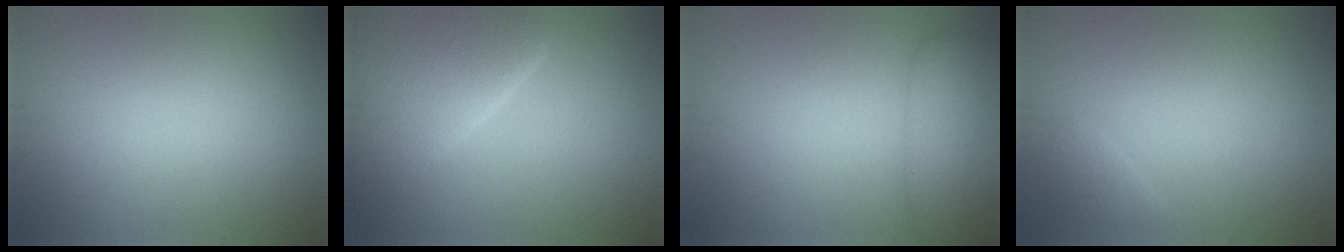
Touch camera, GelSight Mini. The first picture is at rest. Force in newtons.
{"total": 7.3, "press": 7.3, "slide": 0.9}
{"total": 3.8, "press": 3.8, "slide": 0.1}
{"total": 0.9, "press": 0.9, "slide": 0.1}